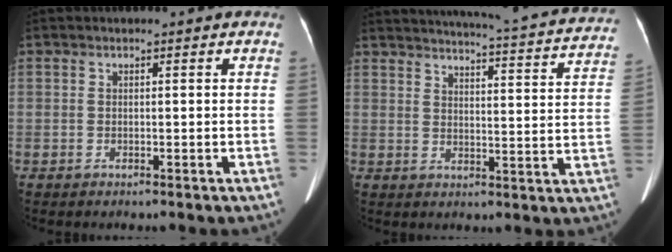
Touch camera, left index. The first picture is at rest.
{"total": 27.0, "force": [25.1, 2.5, 9.6], "torque": [-0.146, -0.060, 0.294]}